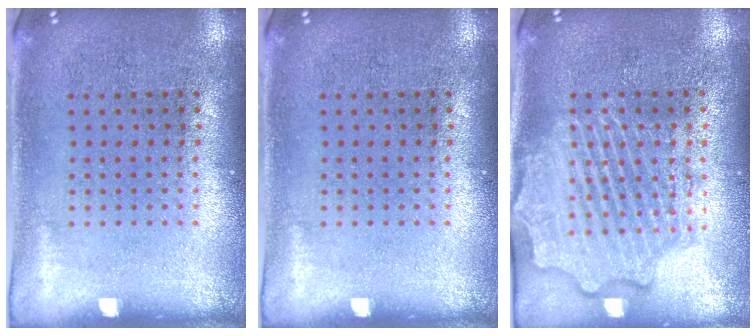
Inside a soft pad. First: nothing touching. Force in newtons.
{"total": 0.0}
{"total": 4.3, "press": 4.3, "slide": 0.5}